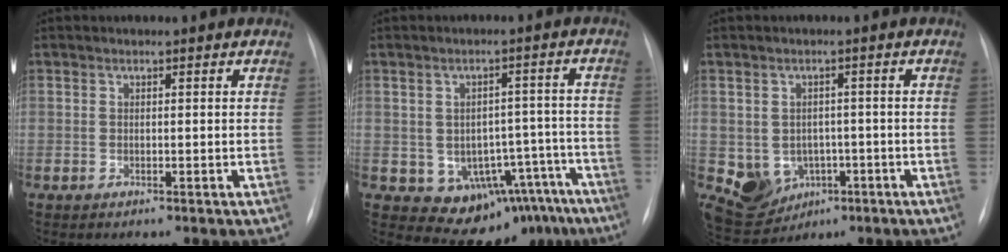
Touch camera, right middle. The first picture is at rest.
{"total": 12.1, "force": [-7.1, 8.1, 5.6], "torque": [-0.035, 0.040, -0.086]}
{"total": 7.4, "force": [-2.1, 6.4, 3.1], "torque": [-0.059, 0.014, -0.015]}